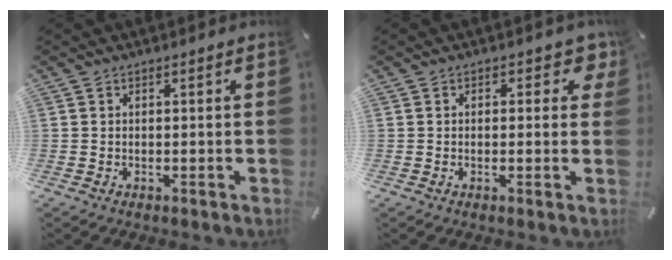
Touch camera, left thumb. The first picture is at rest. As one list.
[{"total": 3.4, "force": [1.2, 2.0, 2.4], "torque": [-0.011, -0.007, 0.012]}]